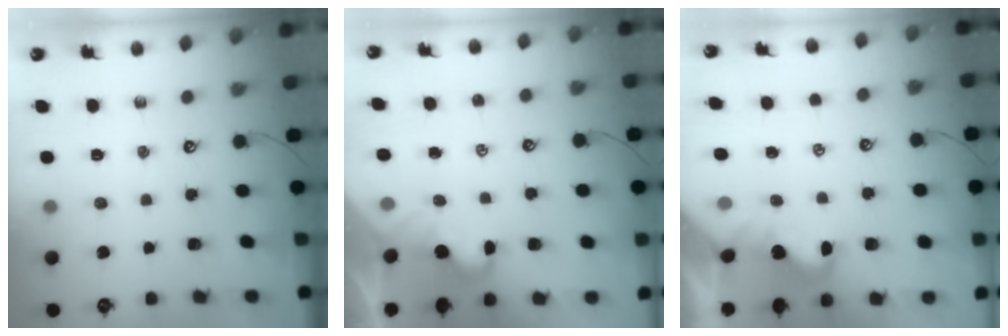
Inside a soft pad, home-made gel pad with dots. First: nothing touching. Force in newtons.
{"total": 1.2, "press": 1.2, "slide": 0.3}
{"total": 0.0}